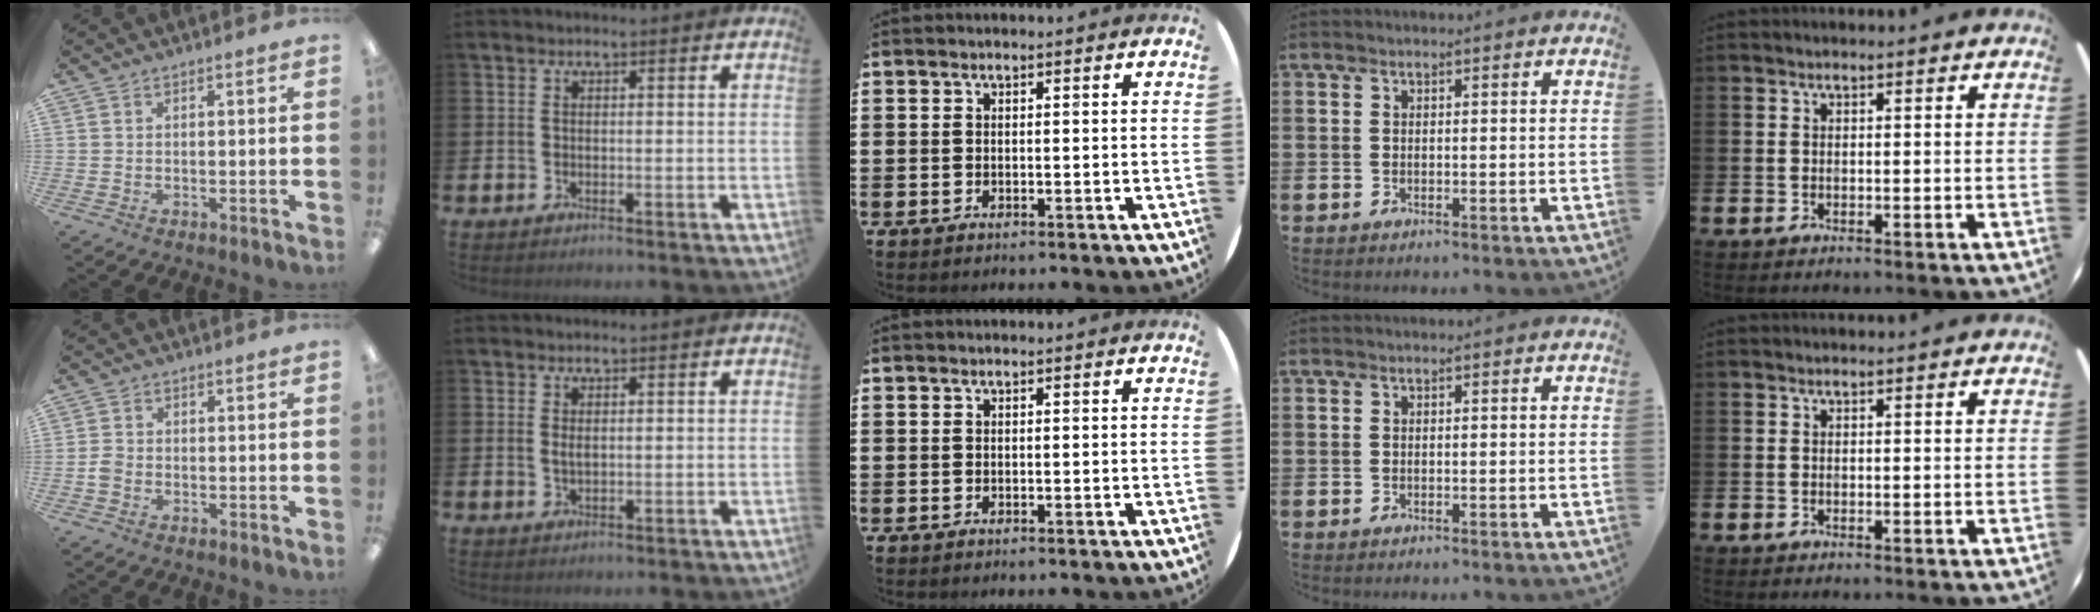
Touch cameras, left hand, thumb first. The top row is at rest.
{"thumb": {"total": 2.5, "force": [-1.0, 1.9, 1.4], "torque": [-0.022, 0.007, -0.017]}, "index": {"total": 1.1, "force": [0.5, 0.4, 0.8], "torque": [-0.005, -0.002, 0.006]}}